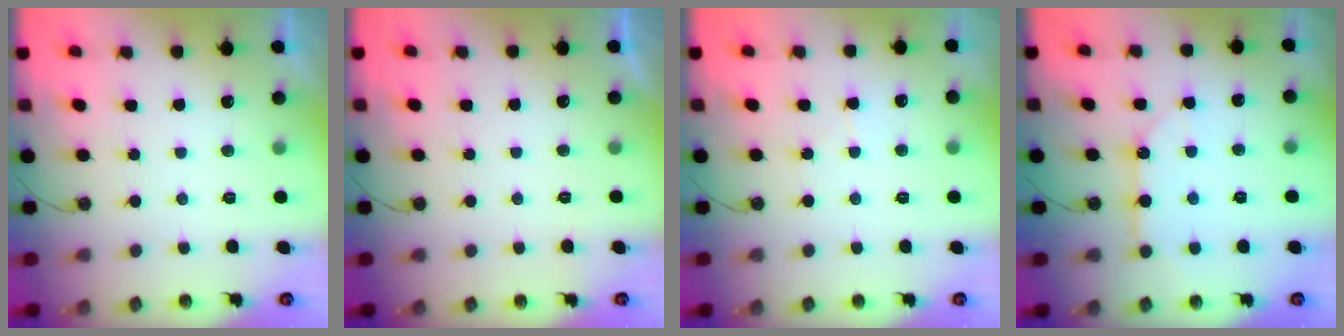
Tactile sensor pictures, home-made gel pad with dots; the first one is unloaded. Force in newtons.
{"total": 0.0}
{"total": 5.6, "press": 5.6, "slide": 0.7}
{"total": 11.0, "press": 11.0, "slide": 1.1}